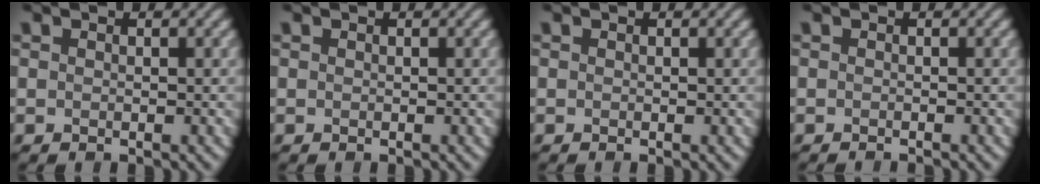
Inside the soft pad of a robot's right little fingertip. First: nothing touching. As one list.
[{"total": 0.0}, {"total": 0.0}, {"total": 0.7, "force": [-0.6, 0.1, 0.4], "torque": [-0.001, -0.003, -0.012]}]